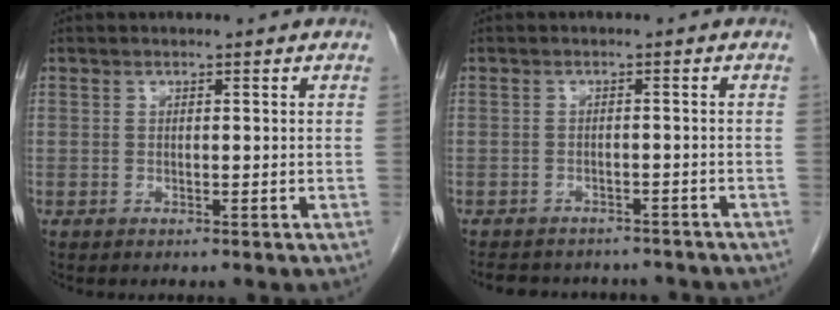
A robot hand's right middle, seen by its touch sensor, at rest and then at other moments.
{"total": 11.7, "force": [-10.3, 4.4, 3.4], "torque": [-0.065, 0.008, -0.117]}